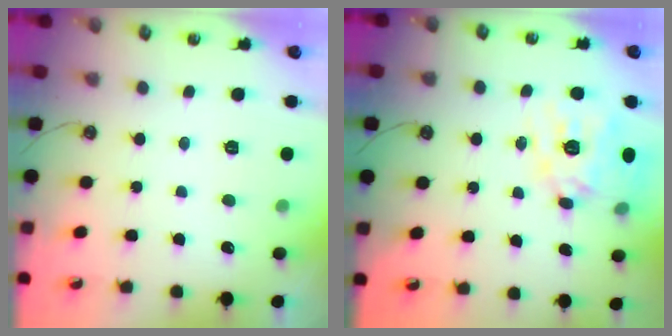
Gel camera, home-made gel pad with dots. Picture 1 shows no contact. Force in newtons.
{"total": 16.9, "press": 16.8, "slide": 1.5}